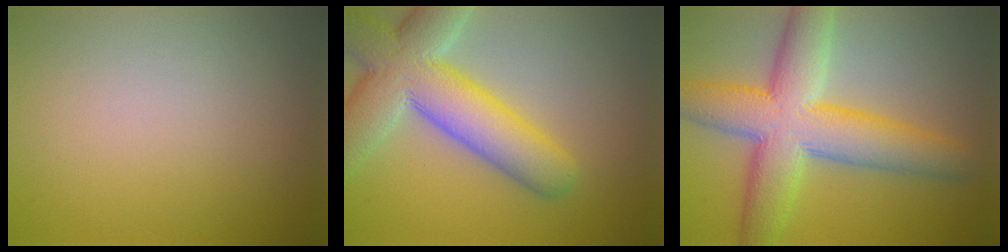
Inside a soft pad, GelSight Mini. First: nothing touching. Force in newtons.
{"total": 10.1, "press": 10.0, "slide": 0.8}
{"total": 10.2, "press": 10.2, "slide": 0.3}